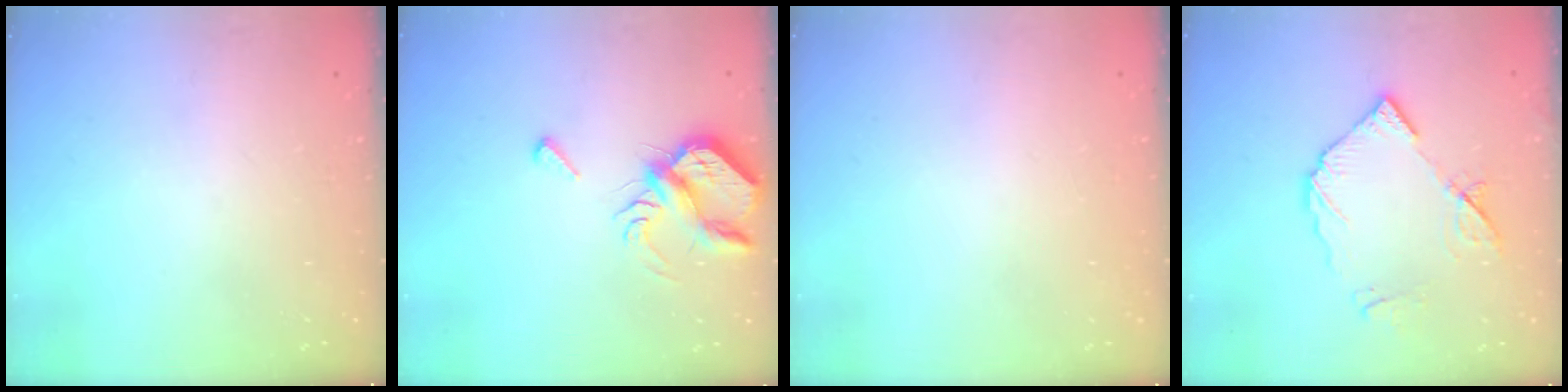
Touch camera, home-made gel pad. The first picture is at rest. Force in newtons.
{"total": 7.2, "press": 7.1, "slide": 1.1}
{"total": 1.9, "press": 1.9, "slide": 0.1}
{"total": 10.3, "press": 10.3, "slide": 0.6}